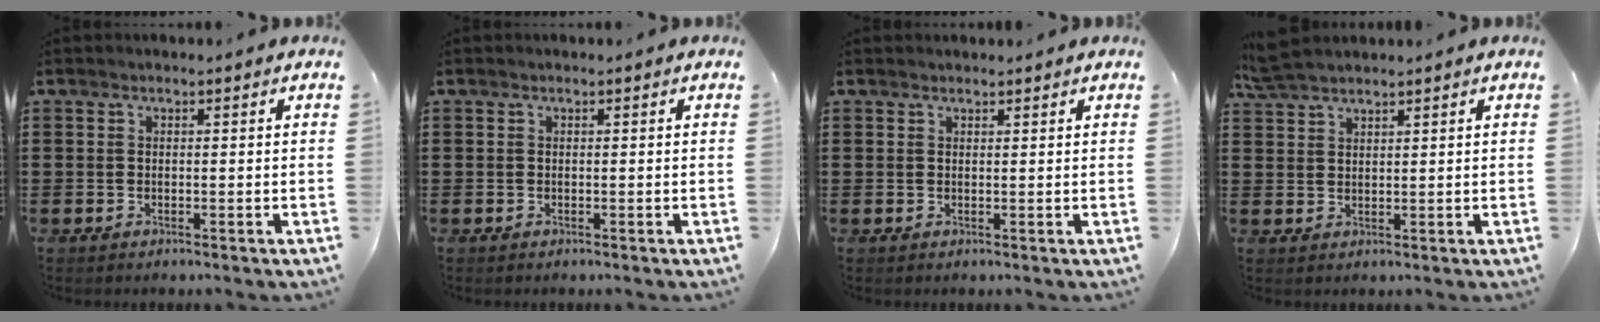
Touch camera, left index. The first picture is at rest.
{"total": 0.0}
{"total": 0.8, "force": [0.8, 0.1, 0.0], "torque": [-0.003, 0.000, 0.017]}
{"total": 3.8, "force": [3.5, 0.7, 1.4], "torque": [-0.036, 0.000, 0.067]}